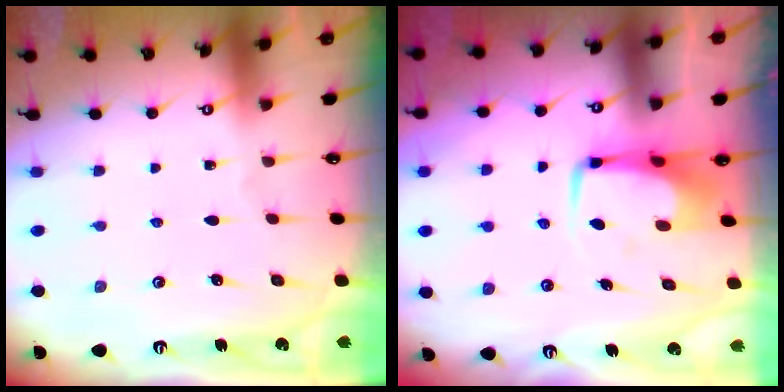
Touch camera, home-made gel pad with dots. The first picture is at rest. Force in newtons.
{"total": 3.7, "press": 3.6, "slide": 0.8}